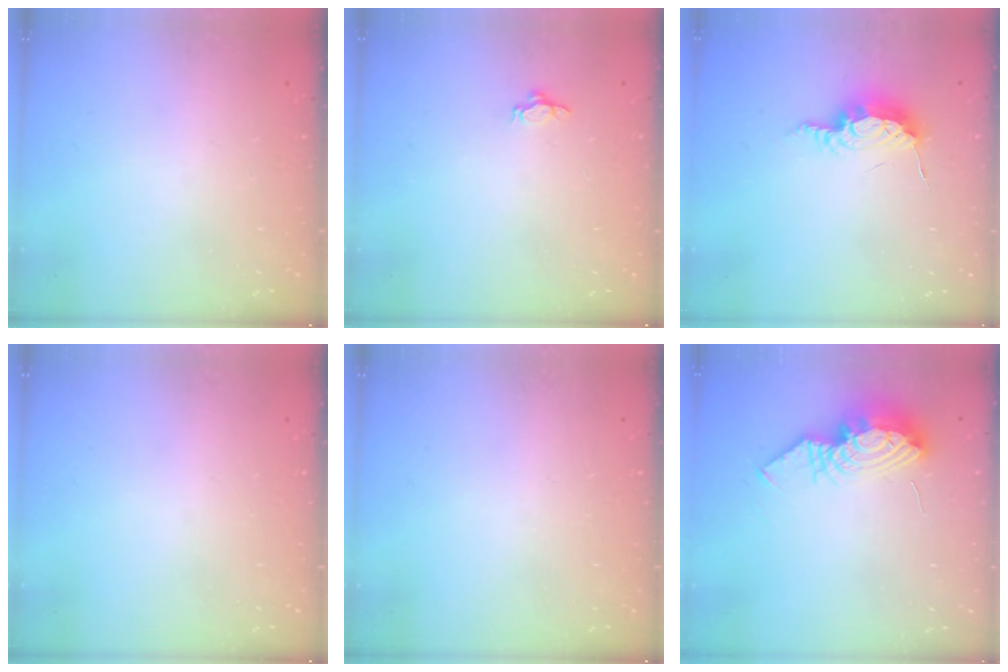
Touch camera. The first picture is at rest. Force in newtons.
{"total": 2.7, "press": 2.6, "slide": 1.0}
{"total": 8.5, "press": 8.4, "slide": 0.7}
{"total": 0.0}
{"total": 0.0}
{"total": 9.7, "press": 9.6, "slide": 0.9}